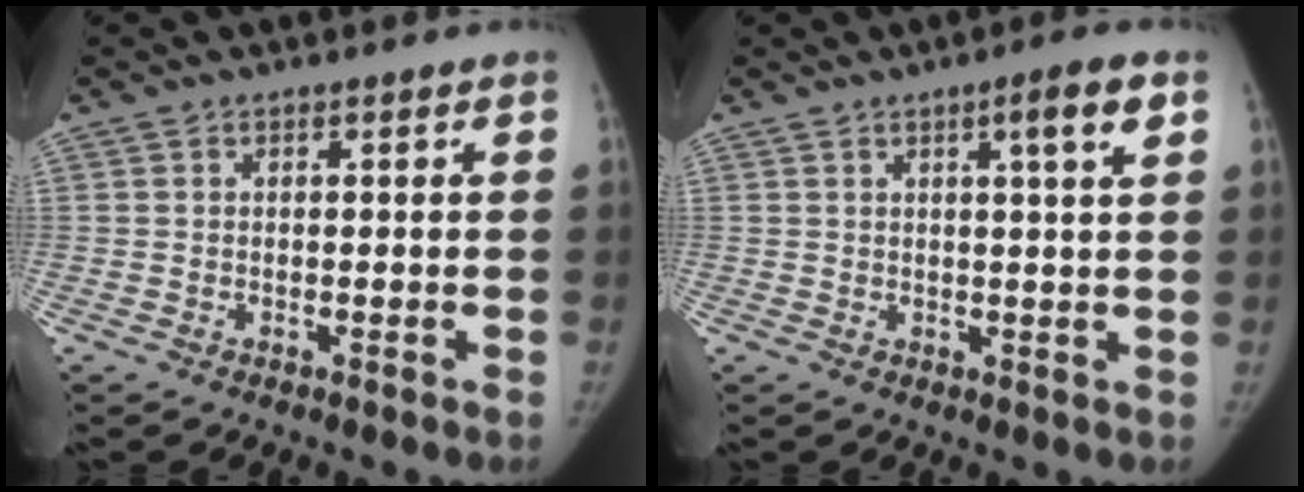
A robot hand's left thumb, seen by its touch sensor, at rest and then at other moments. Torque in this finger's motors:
{"motor_torque": [1.22, 0.92, 0.65, -0.18, 0.10]}